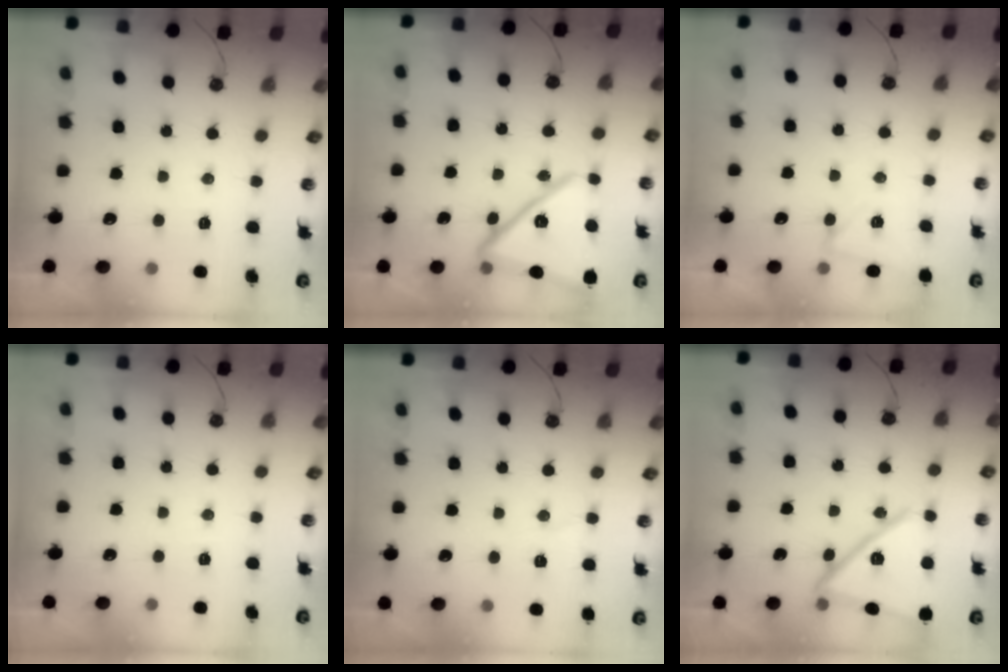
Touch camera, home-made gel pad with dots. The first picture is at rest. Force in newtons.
{"total": 20.3, "press": 20.3, "slide": 1.1}
{"total": 3.7, "press": 3.7, "slide": 0.3}
{"total": 0.0}
{"total": 5.3, "press": 5.1, "slide": 1.4}
{"total": 19.0, "press": 19.0, "slide": 1.3}